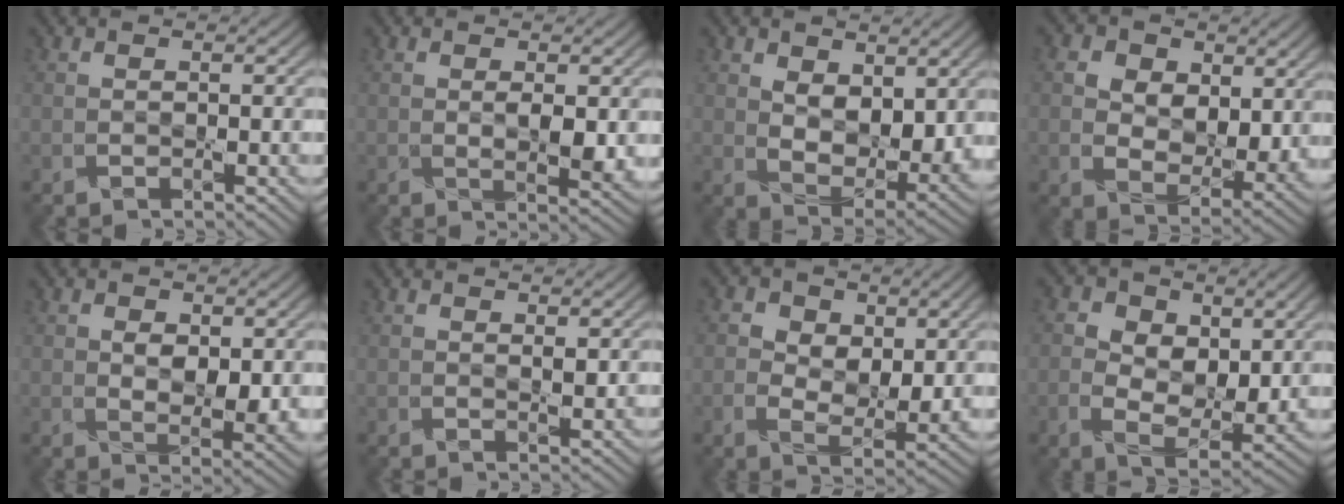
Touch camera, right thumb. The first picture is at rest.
{"total": 2.7, "force": [0.3, 1.2, 2.5], "torque": [-0.047, -0.009, 0.011]}
{"total": 7.5, "force": [2.6, 4.5, 5.5], "torque": [-0.112, -0.017, 0.047]}
{"total": 9.4, "force": [3.0, 6.9, 5.6], "torque": [-0.140, -0.010, 0.049]}
{"total": 4.4, "force": [0.5, 2.6, 3.5], "torque": [-0.066, -0.010, 0.016]}
{"total": 0.8, "force": [0.4, 0.2, 0.7], "torque": [-0.014, -0.004, 0.006]}
{"total": 6.4, "force": [1.0, 4.4, 4.5], "torque": [-0.085, -0.011, 0.018]}
{"total": 8.1, "force": [1.1, 5.4, 5.9], "torque": [-0.120, -0.009, 0.019]}